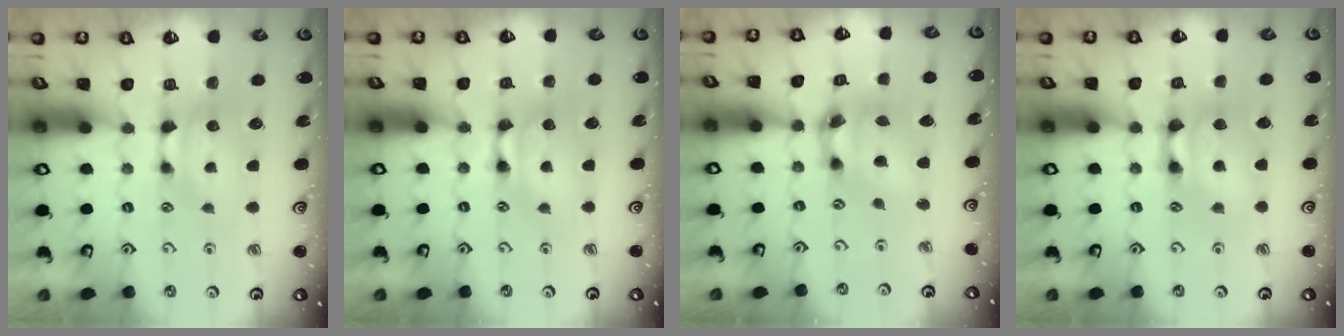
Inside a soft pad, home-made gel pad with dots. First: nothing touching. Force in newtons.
{"total": 2.1, "press": 2.1, "slide": 0.0}
{"total": 6.4, "press": 6.1, "slide": 2.0}
{"total": 3.5, "press": 3.5, "slide": 0.2}